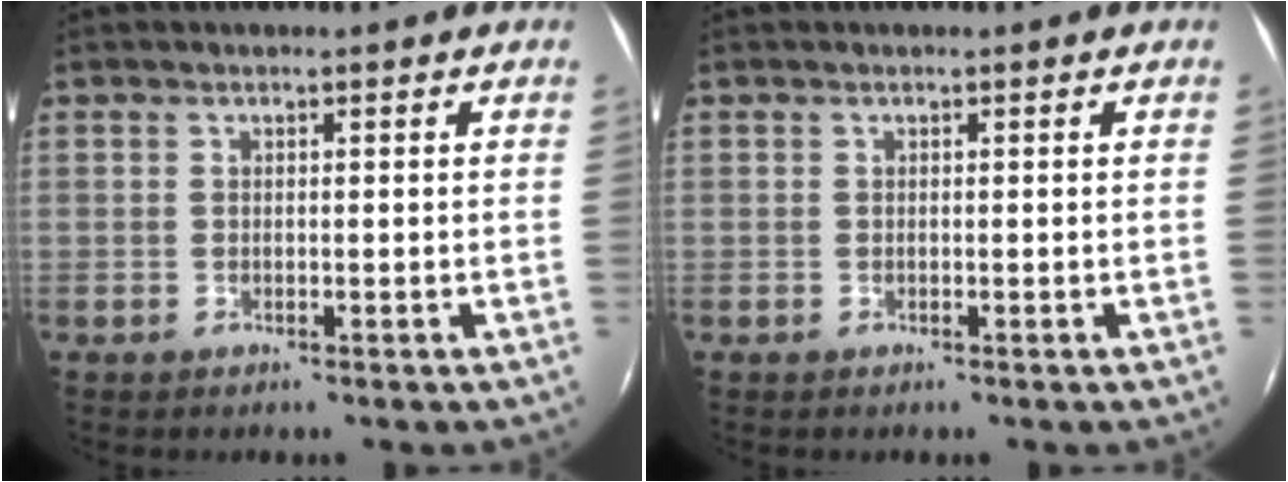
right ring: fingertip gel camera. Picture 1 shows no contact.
{"total": 0.0}